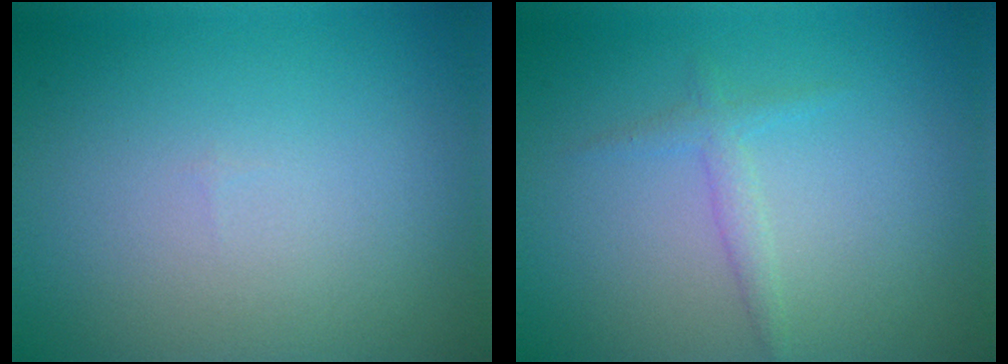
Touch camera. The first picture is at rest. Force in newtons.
{"total": 1.4, "press": 1.4, "slide": 0.1}